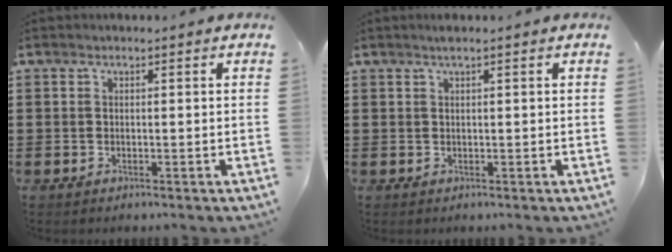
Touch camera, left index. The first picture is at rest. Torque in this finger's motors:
{"motor_torque": [0.56, -0.46, 0.03, 0.05]}